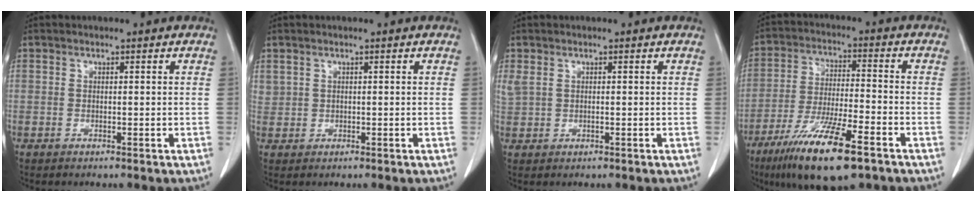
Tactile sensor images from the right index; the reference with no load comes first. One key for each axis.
{"total": 1.4, "fx": 0.8, "fy": 1.1, "fz": 0.3, "tx": -0.003, "ty": 0.014, "tz": 0.018}
{"total": 2.1, "fx": 0.6, "fy": 1.2, "fz": 1.6, "tx": -0.057, "ty": 0.016, "tz": 0.020}
{"total": 14.9, "fx": -9.2, "fy": 2.2, "fz": 11.5, "tx": -0.219, "ty": -0.035, "tz": -0.161}